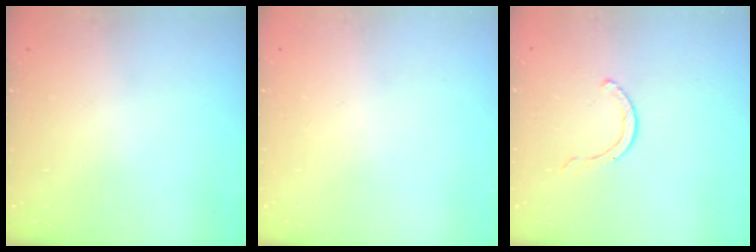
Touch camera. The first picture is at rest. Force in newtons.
{"total": 0.0}
{"total": 2.9, "press": 2.9, "slide": 0.4}